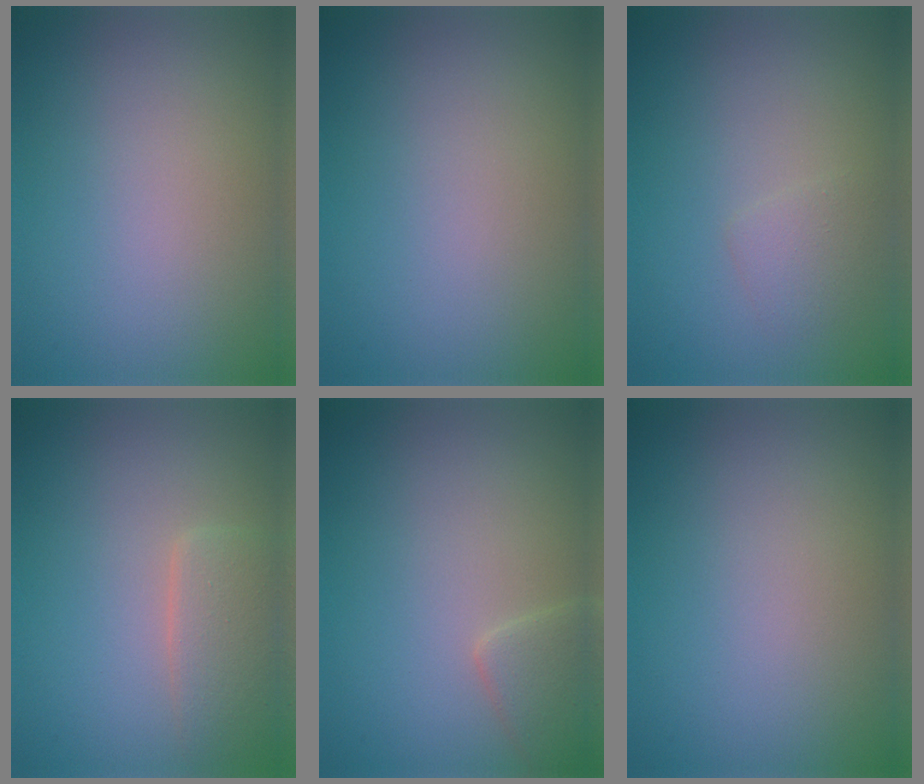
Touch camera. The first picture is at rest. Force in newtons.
{"total": 0.0}
{"total": 1.4, "press": 1.4, "slide": 0.1}
{"total": 2.8, "press": 2.8, "slide": 0.2}
{"total": 2.3, "press": 2.3, "slide": 0.2}
{"total": 0.0}